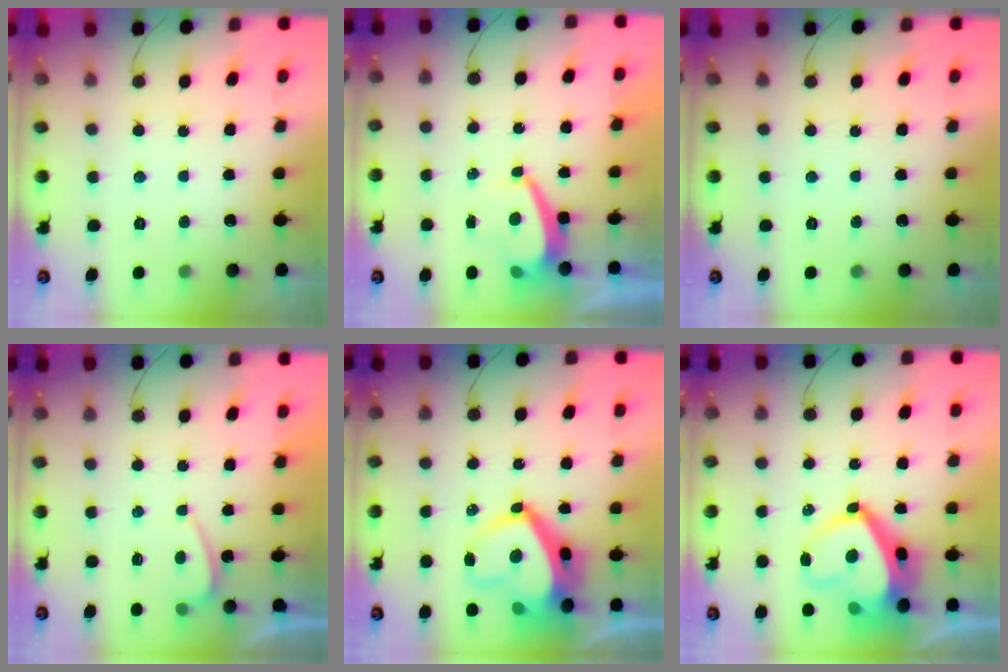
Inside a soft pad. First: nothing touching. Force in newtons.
{"total": 3.4, "press": 3.3, "slide": 0.8}
{"total": 0.0}
{"total": 0.6, "press": 0.4, "slide": 0.5}
{"total": 13.2, "press": 12.9, "slide": 2.5}
{"total": 13.2, "press": 12.9, "slide": 2.5}